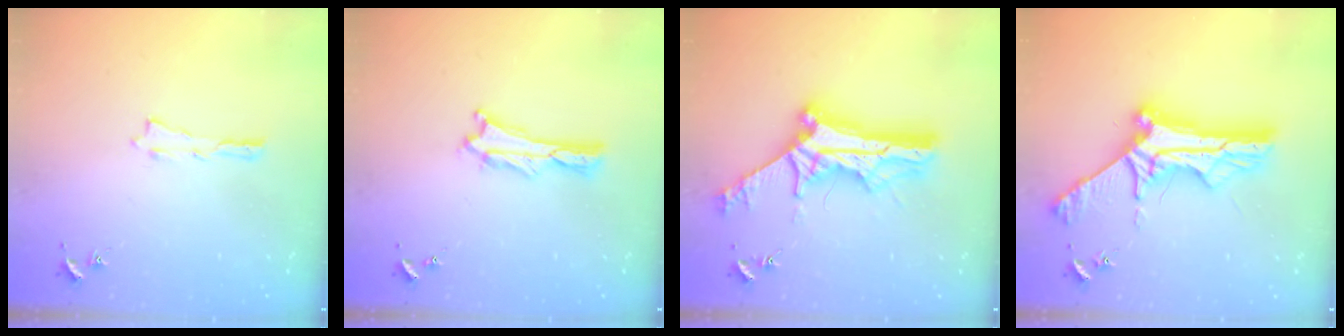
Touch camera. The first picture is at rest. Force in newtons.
{"total": 0.9, "press": 0.9, "slide": 0.2}
{"total": 14.7, "press": 14.7, "slide": 1.3}
{"total": 11.2, "press": 11.2, "slide": 0.8}